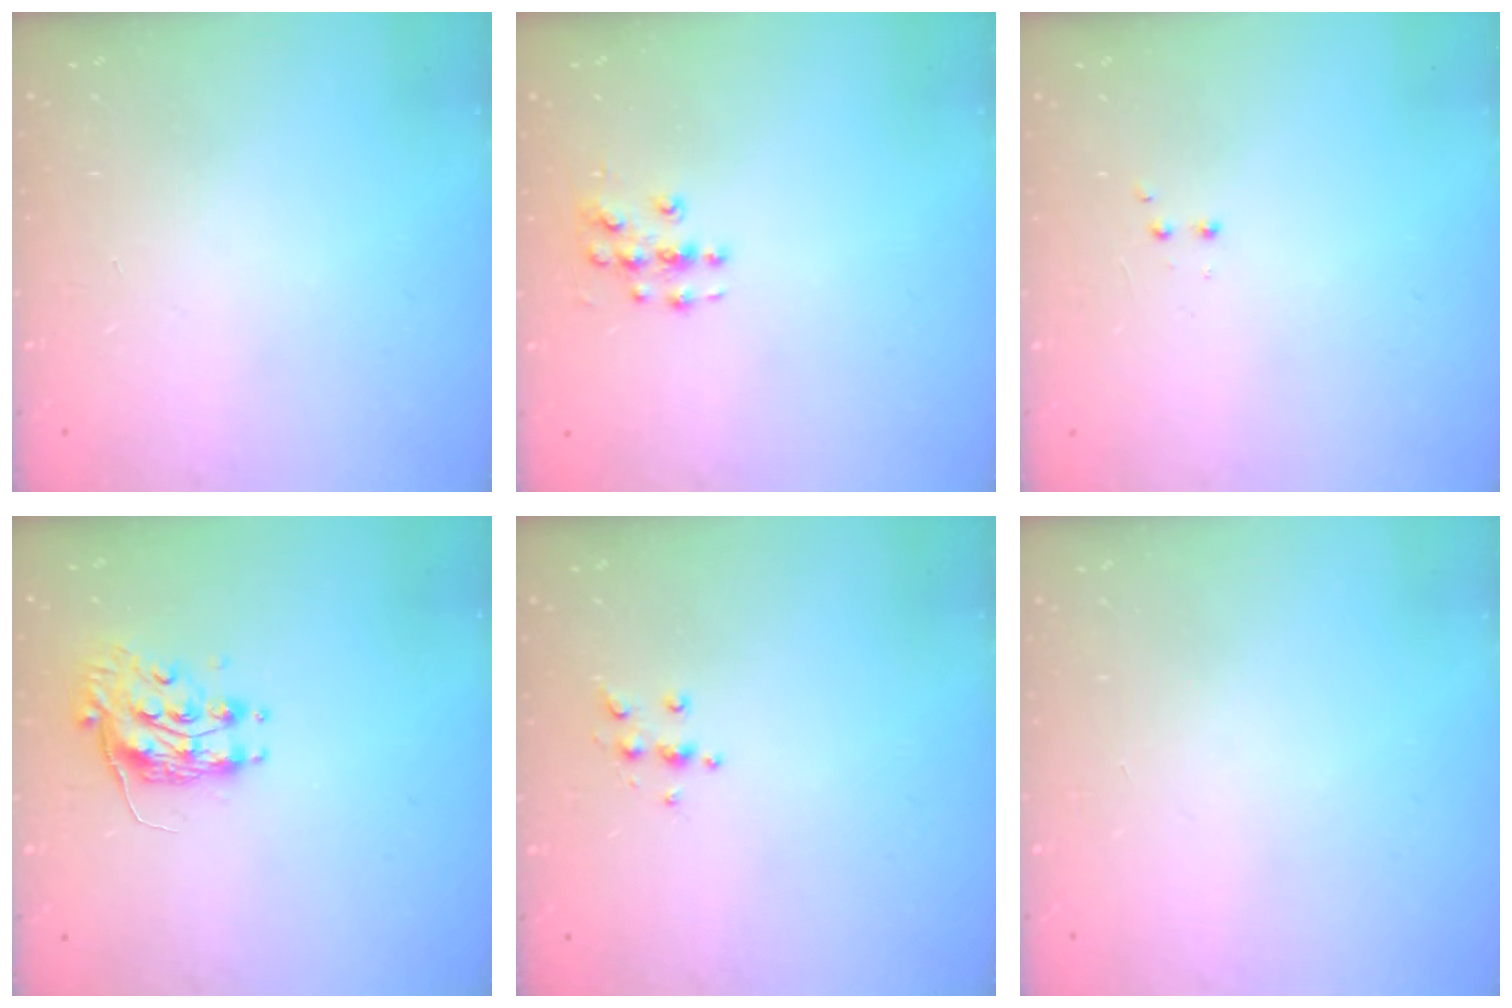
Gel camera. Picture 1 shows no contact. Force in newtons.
{"total": 3.9, "press": 3.9, "slide": 0.2}
{"total": 2.0, "press": 1.8, "slide": 0.9}
{"total": 8.8, "press": 8.8, "slide": 0.0}
{"total": 6.7, "press": 6.7, "slide": 0.8}
{"total": 0.0}